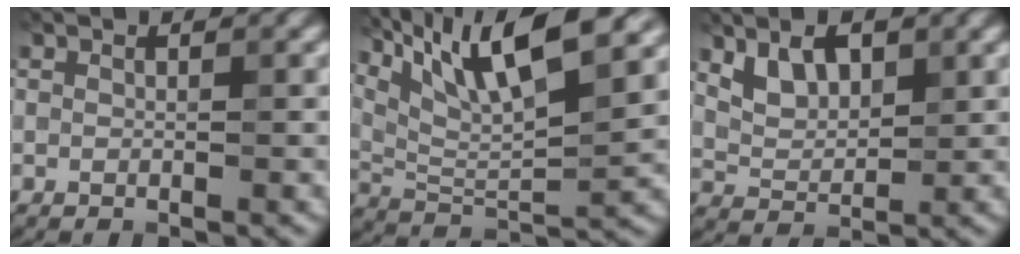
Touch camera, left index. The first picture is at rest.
{"total": 12.4, "force": [7.2, 3.5, 9.4], "torque": [-0.166, 0.010, 0.120]}
{"total": 3.7, "force": [1.8, 2.0, 2.5], "torque": [-0.052, -0.003, 0.036]}